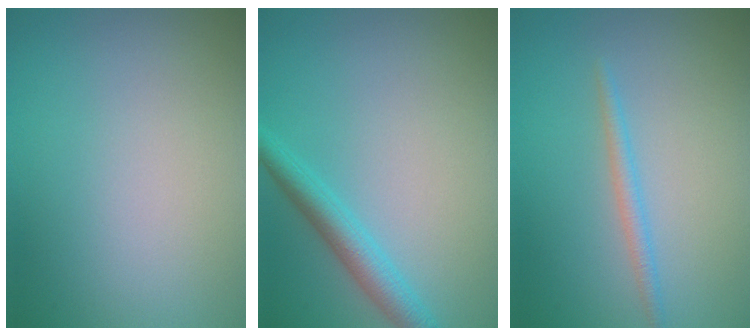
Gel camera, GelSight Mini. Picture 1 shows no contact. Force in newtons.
{"total": 3.0, "press": 3.0, "slide": 0.0}
{"total": 1.5, "press": 1.5, "slide": 0.1}